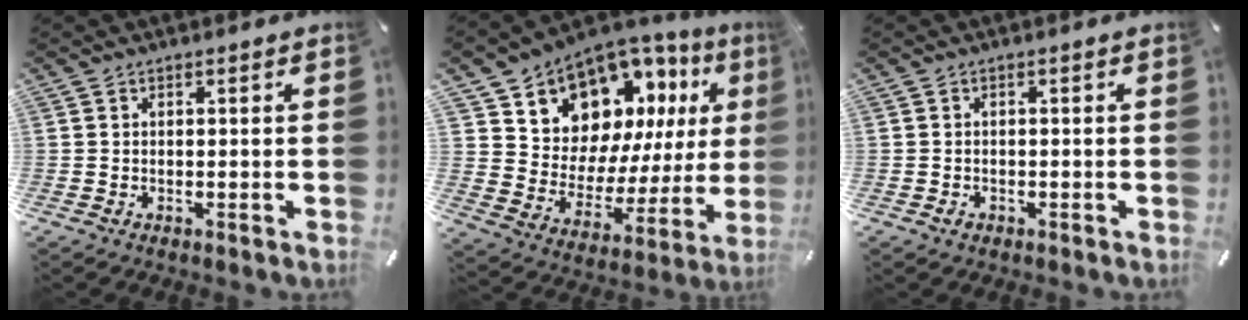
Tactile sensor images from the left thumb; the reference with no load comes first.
{"total": 13.0, "force": [9.9, 7.8, 3.2], "torque": [-0.062, -0.105, 0.183]}
{"total": 1.0, "force": [-0.5, 0.8, 0.3], "torque": [-0.005, 0.003, -0.012]}